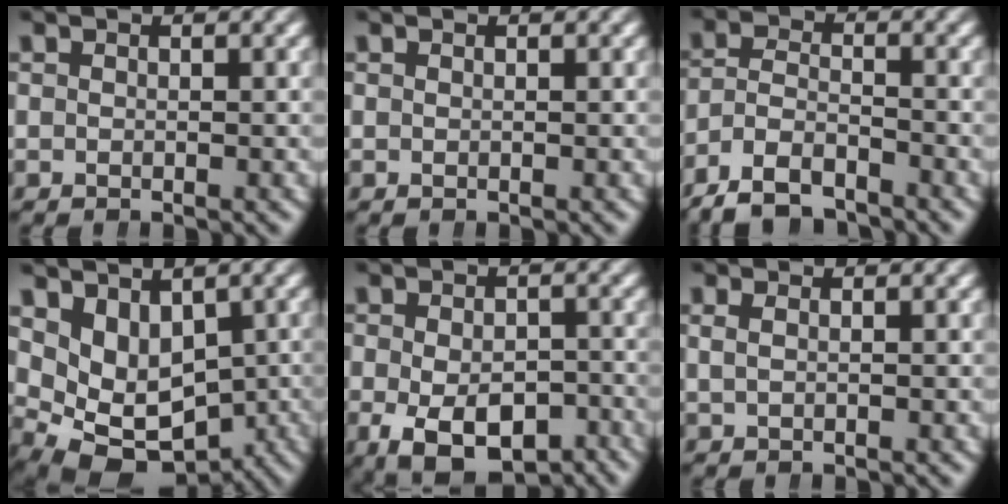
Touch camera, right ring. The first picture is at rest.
{"total": 0.0}
{"total": 6.9, "force": [-4.8, 4.2, 2.5], "torque": [-0.059, -0.029, -0.074]}
{"total": 10.3, "force": [-2.3, 8.1, 6.1], "torque": [-0.128, -0.051, -0.015]}
{"total": 8.5, "force": [-5.2, 4.7, 4.8], "torque": [-0.089, -0.054, -0.056]}
{"total": 0.7, "force": [0.5, -0.3, 0.5], "torque": [-0.005, 0.001, 0.013]}